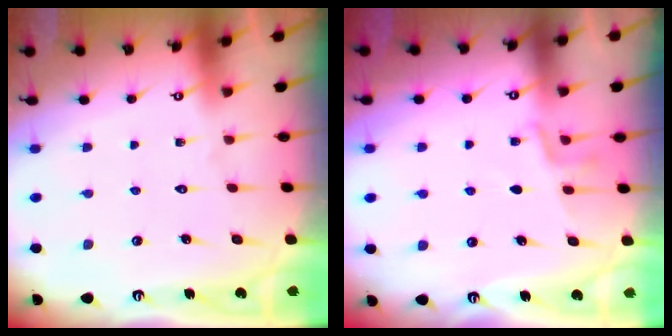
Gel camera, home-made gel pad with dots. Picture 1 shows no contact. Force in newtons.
{"total": 5.3, "press": 5.1, "slide": 1.3}